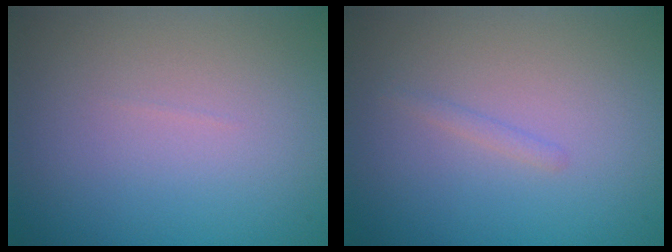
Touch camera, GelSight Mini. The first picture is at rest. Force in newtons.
{"total": 0.6, "press": 0.6, "slide": 0.0}